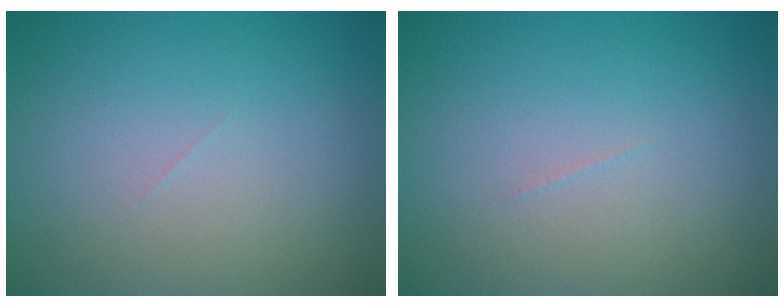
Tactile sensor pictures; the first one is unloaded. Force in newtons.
{"total": 0.0}